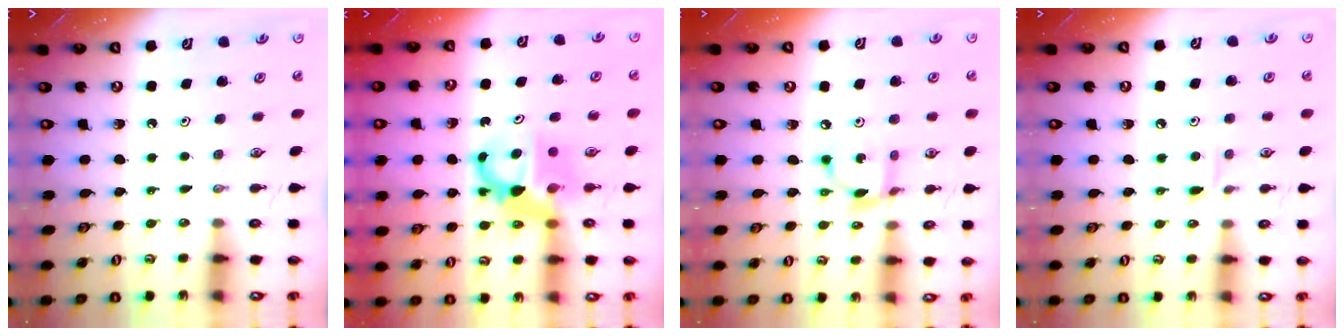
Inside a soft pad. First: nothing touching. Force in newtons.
{"total": 6.8, "press": 6.7, "slide": 0.5}
{"total": 7.9, "press": 7.9, "slide": 0.2}
{"total": 4.3, "press": 4.3, "slide": 0.5}